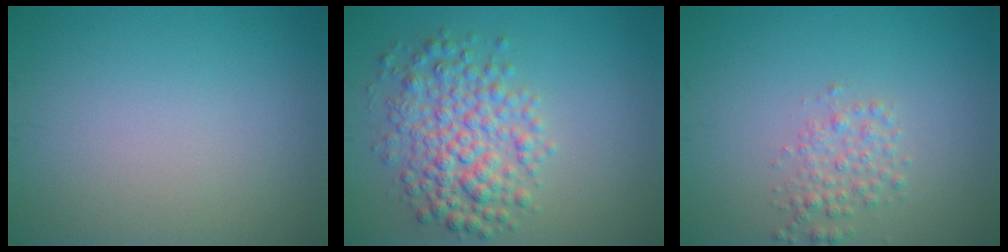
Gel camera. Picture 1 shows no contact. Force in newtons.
{"total": 5.4, "press": 5.4, "slide": 0.1}
{"total": 2.1, "press": 2.1, "slide": 0.0}